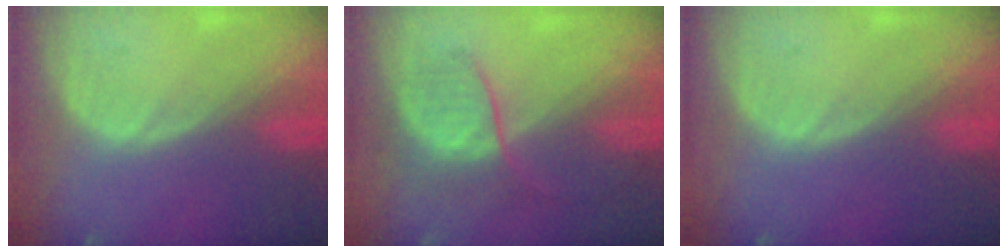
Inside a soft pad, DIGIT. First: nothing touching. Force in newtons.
{"total": 6.3, "press": 5.9, "slide": 2.3}
{"total": 0.0}